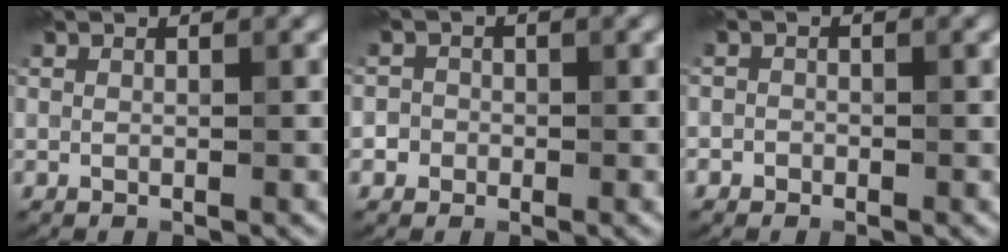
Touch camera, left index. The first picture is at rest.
{"total": 2.1, "force": [-0.5, 2.0, 0.3], "torque": [0.014, 0.012, -0.025]}
{"total": 0.9, "force": [-0.4, 0.8, 0.0], "torque": [0.012, -0.003, -0.012]}